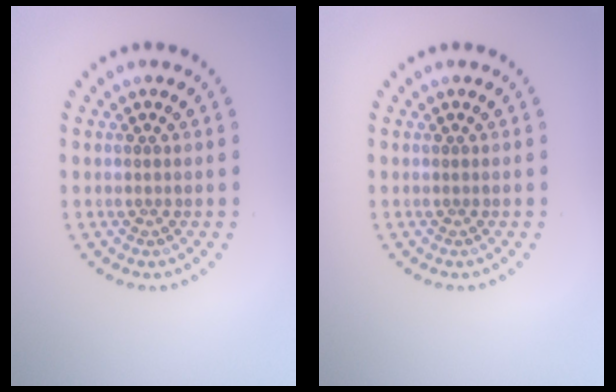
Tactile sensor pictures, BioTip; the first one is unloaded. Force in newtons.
{"total": 0.0}